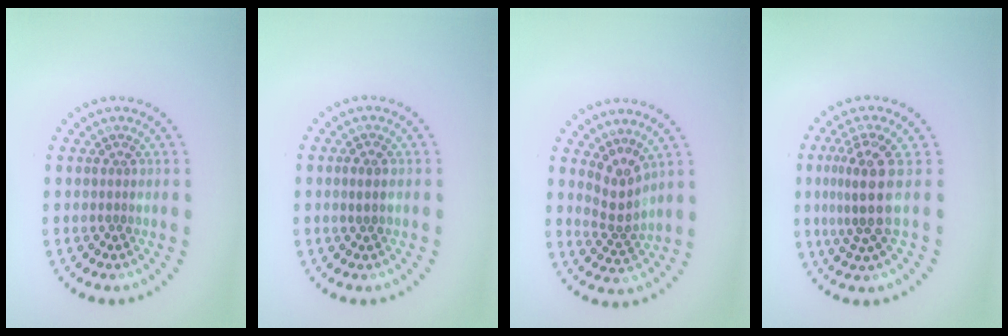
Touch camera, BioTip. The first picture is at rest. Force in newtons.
{"total": 0.7, "press": 0.6, "slide": 0.3}
{"total": 2.4, "press": 1.7, "slide": 1.8}
{"total": 4.0, "press": 3.1, "slide": 2.5}